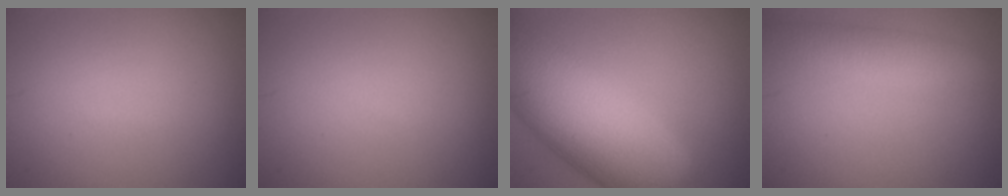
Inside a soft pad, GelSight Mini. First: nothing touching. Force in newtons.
{"total": 0.0}
{"total": 12.0, "press": 12.0, "slide": 0.5}
{"total": 3.2, "press": 3.2, "slide": 0.0}